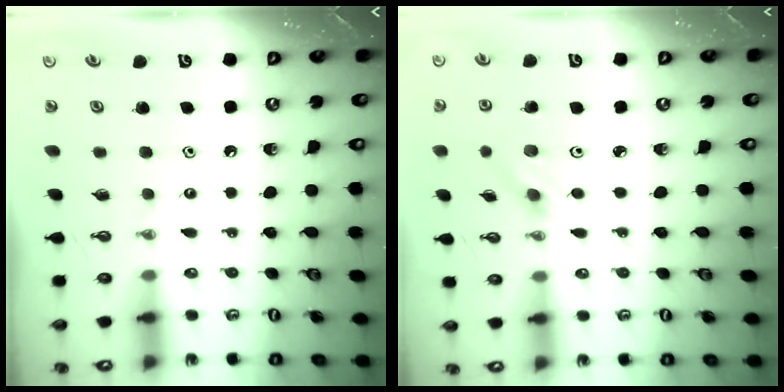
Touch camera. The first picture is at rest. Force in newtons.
{"total": 3.7, "press": 3.4, "slide": 1.4}